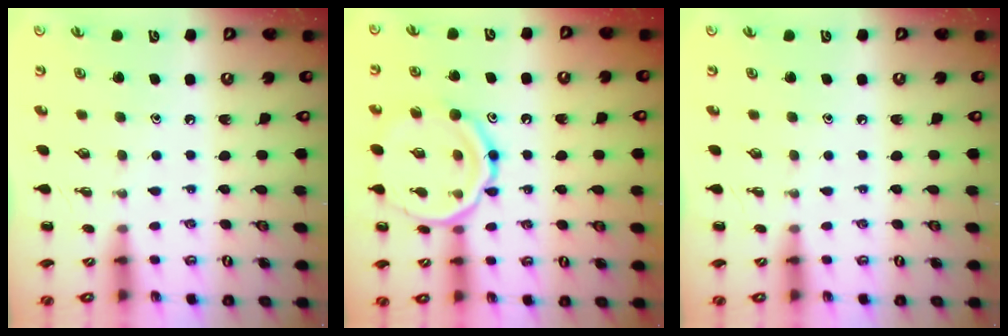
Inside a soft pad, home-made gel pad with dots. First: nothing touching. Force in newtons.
{"total": 15.9, "press": 15.8, "slide": 1.7}
{"total": 0.0}